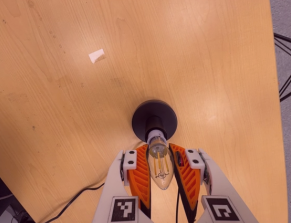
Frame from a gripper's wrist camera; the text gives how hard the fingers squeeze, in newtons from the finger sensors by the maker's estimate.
{"total": 18.8, "left": 16.8, "right": 20.8}